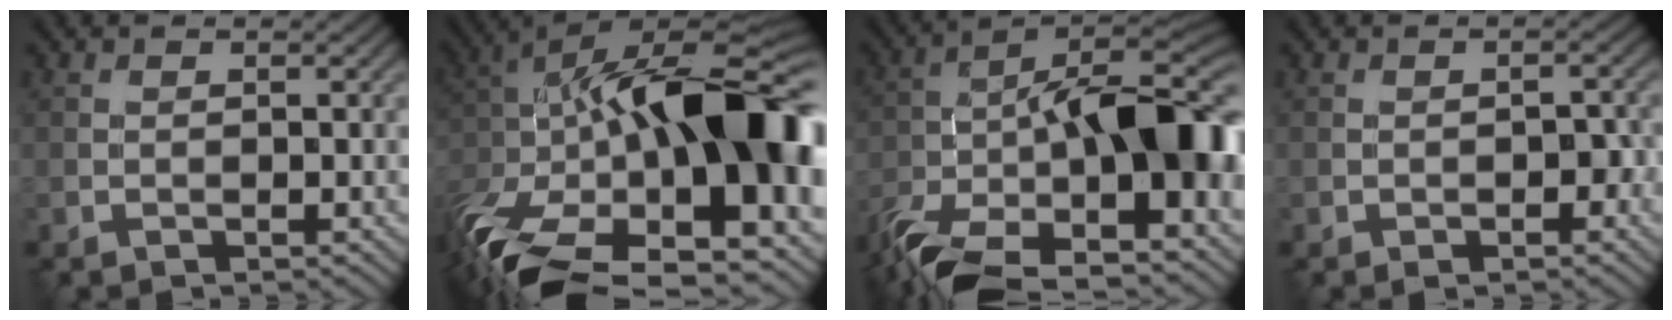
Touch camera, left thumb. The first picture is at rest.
{"total": 21.8, "force": [-4.1, 10.6, 18.7], "torque": [-0.359, -0.015, -0.069]}
{"total": 17.3, "force": [-7.4, 6.6, 14.2], "torque": [-0.252, -0.011, -0.140]}
{"total": 2.7, "force": [-1.0, 1.3, 2.1], "torque": [-0.028, 0.001, -0.014]}